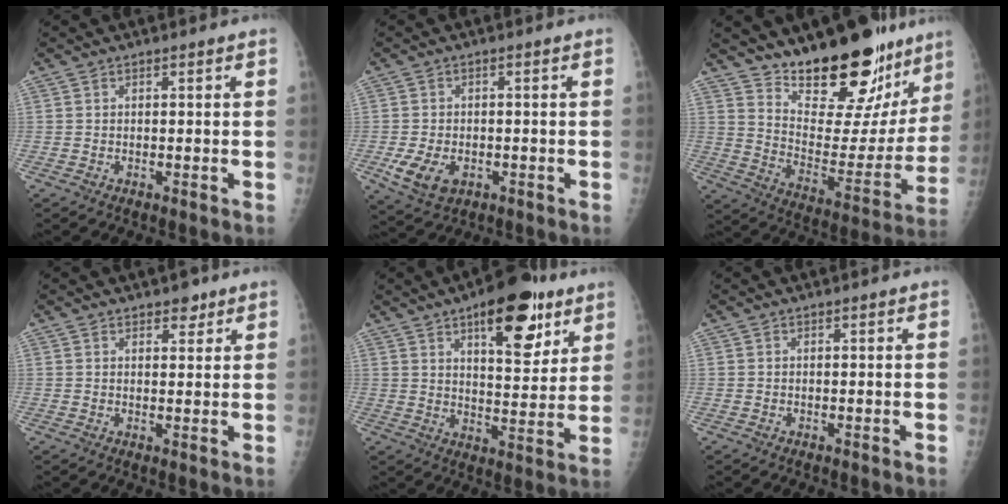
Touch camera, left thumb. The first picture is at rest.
{"total": 6.8, "force": [-2.3, 4.5, 4.6], "torque": [-0.082, -0.001, -0.030]}
{"total": 24.2, "force": [18.8, 9.4, 12.0], "torque": [-0.135, -0.123, 0.282]}
{"total": 2.8, "force": [2.0, 1.5, 1.3], "torque": [-0.001, -0.010, 0.027]}
{"total": 15.9, "force": [8.7, 6.6, 11.6], "torque": [-0.123, -0.038, 0.125]}
{"total": 0.0}